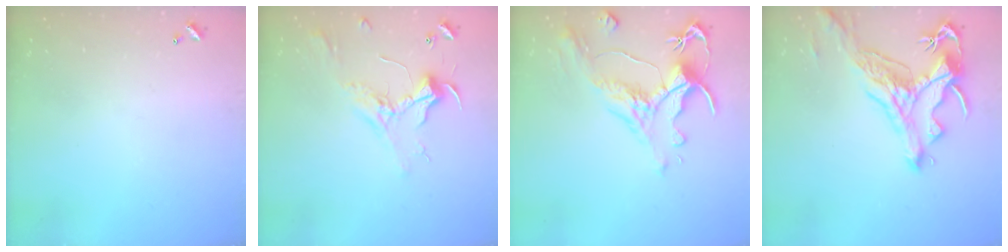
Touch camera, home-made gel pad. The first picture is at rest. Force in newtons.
{"total": 2.4, "press": 2.3, "slide": 0.8}
{"total": 1.5, "press": 0.1, "slide": 1.5}
{"total": 2.2, "press": 1.7, "slide": 1.3}